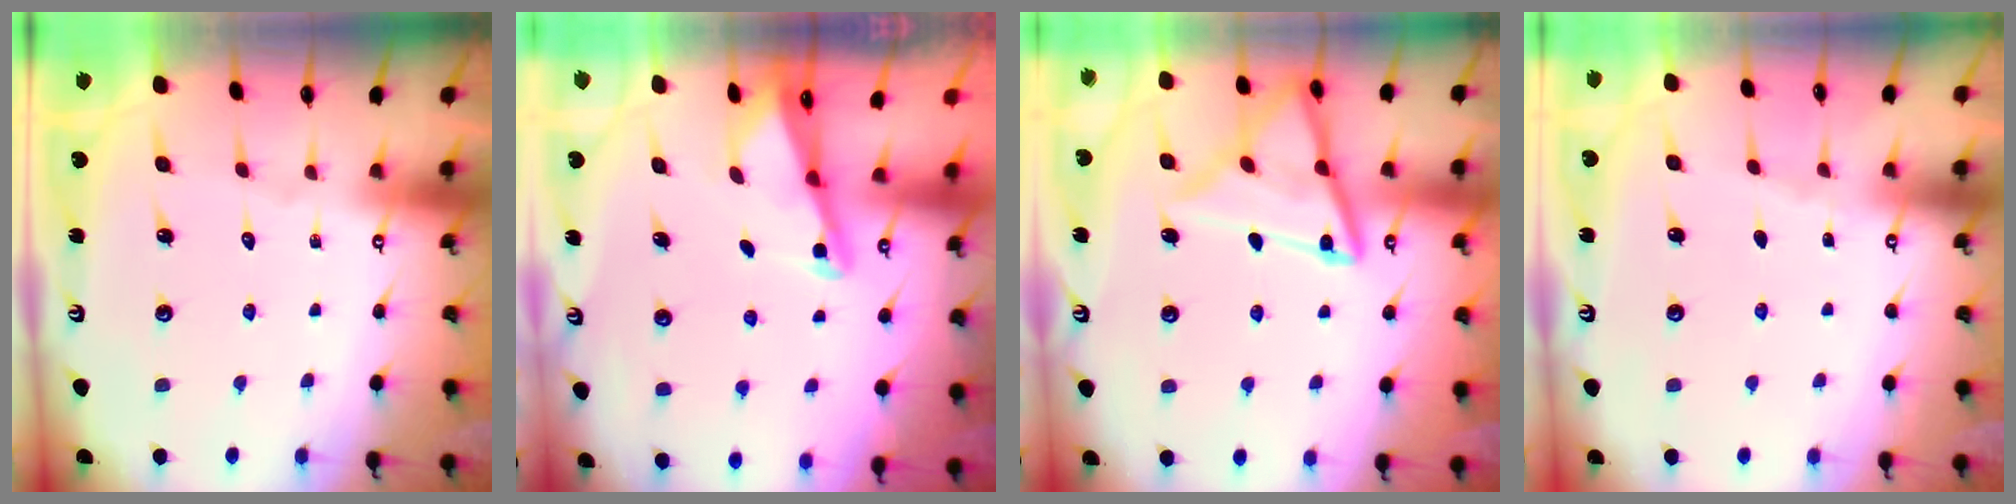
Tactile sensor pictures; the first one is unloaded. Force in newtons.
{"total": 2.2, "press": 2.2, "slide": 0.3}
{"total": 15.3, "press": 15.3, "slide": 1.4}
{"total": 2.1, "press": 2.1, "slide": 0.3}